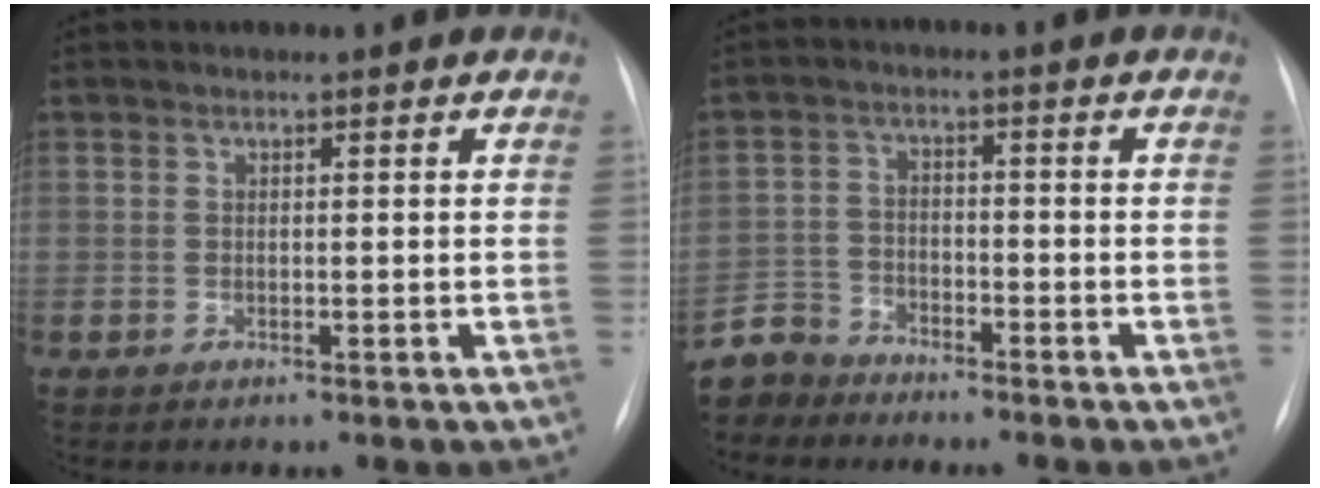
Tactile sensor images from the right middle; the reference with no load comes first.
{"total": 4.9, "force": [-4.5, 1.8, -0.6], "torque": [0.016, -0.003, -0.091]}